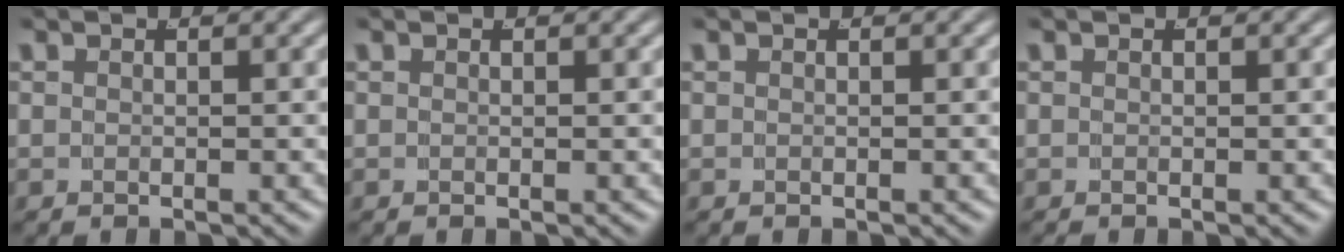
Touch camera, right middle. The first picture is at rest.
{"total": 0.0}
{"total": 0.0}
{"total": 0.0}